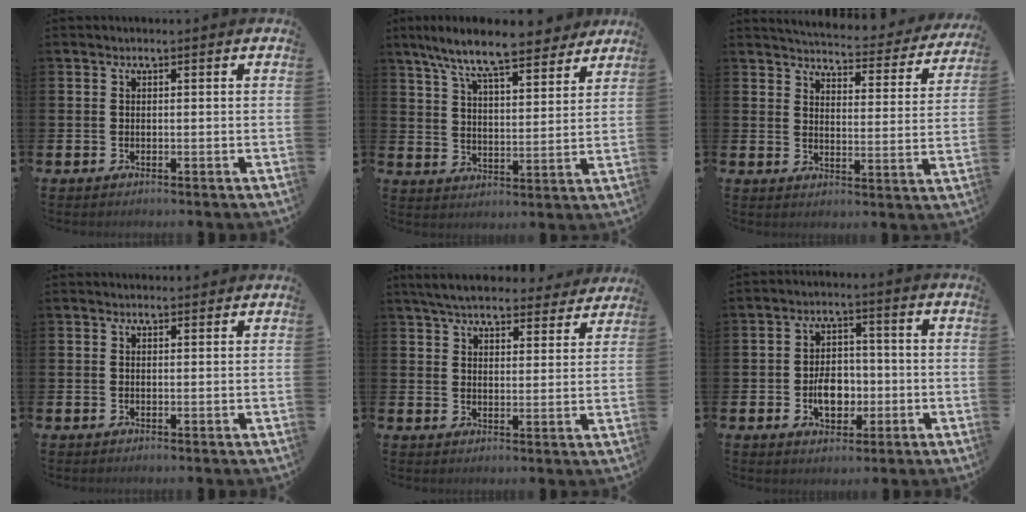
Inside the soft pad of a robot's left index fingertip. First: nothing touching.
{"total": 10.2, "force": [9.2, 1.5, 4.2], "torque": [-0.102, -0.049, 0.163]}
{"total": 4.9, "force": [4.8, 0.5, 0.7], "torque": [-0.033, -0.040, 0.081]}
{"total": 1.2, "force": [1.1, 0.4, 0.1], "torque": [0.005, 0.000, 0.018]}
{"total": 6.2, "force": [5.9, 1.4, 1.5], "torque": [-0.048, -0.030, 0.104]}
{"total": 5.1, "force": [-1.1, 3.6, 3.4], "torque": [-0.050, 0.004, -0.026]}